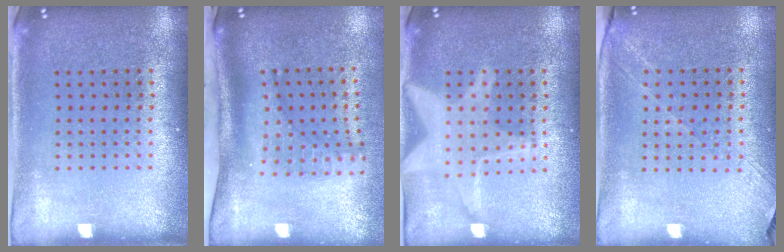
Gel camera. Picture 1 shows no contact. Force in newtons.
{"total": 2.1, "press": 1.5, "slide": 1.4}
{"total": 3.0, "press": 3.0, "slide": 0.3}
{"total": 1.3, "press": 1.2, "slide": 0.5}